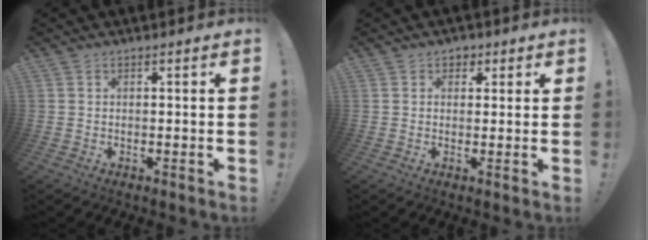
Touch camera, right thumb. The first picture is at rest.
{"total": 2.8, "force": [1.0, 2.4, 1.0], "torque": [-0.004, -0.002, 0.015]}